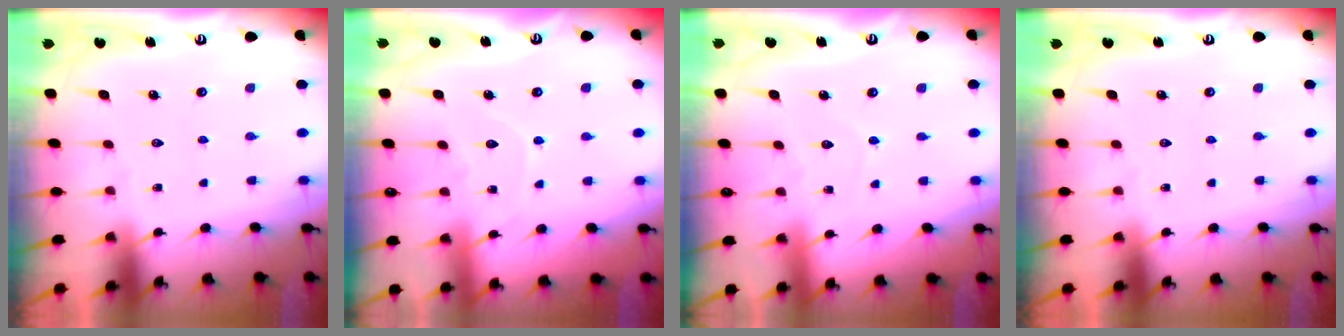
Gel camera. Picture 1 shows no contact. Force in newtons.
{"total": 6.3, "press": 6.3, "slide": 0.6}
{"total": 4.2, "press": 4.2, "slide": 0.2}
{"total": 0.0}